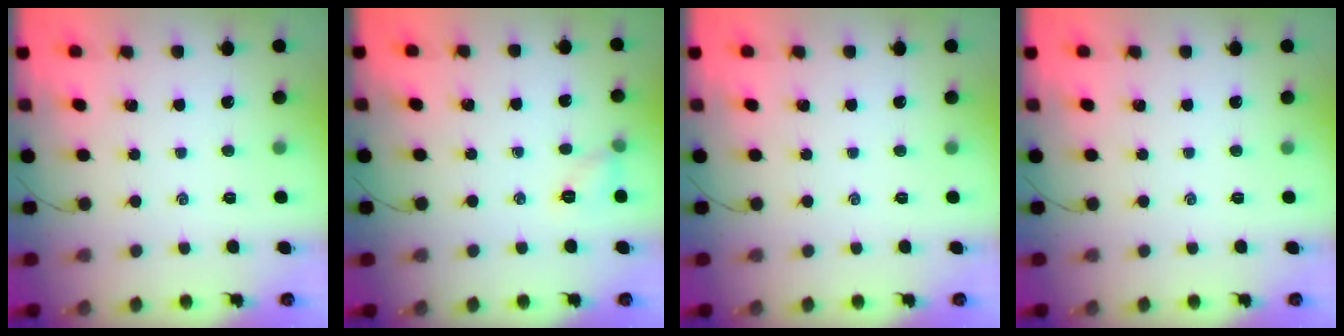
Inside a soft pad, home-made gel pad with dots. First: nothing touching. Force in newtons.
{"total": 5.6, "press": 5.5, "slide": 1.0}
{"total": 0.0}
{"total": 0.0}